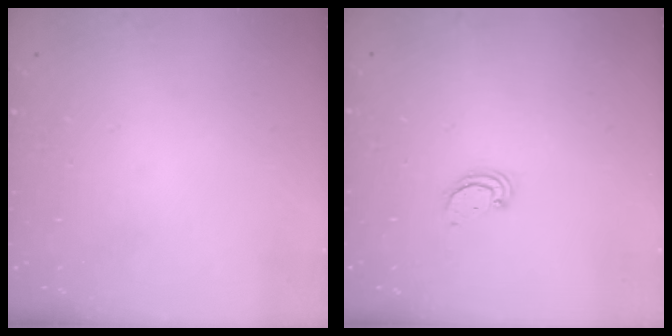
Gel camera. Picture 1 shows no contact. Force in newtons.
{"total": 2.2, "press": 2.2, "slide": 0.1}